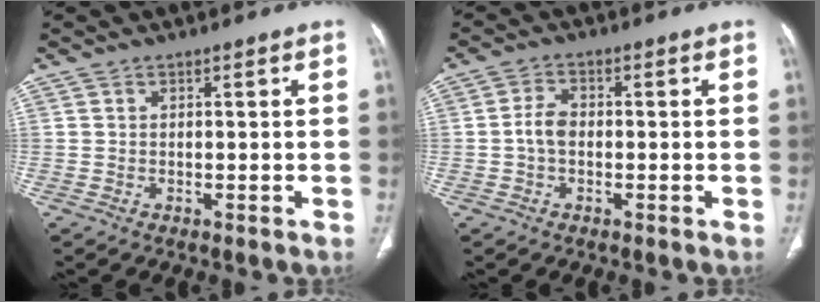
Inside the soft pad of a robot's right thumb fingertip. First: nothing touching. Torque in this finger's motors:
{"motor_torque": [0.72, 0.92, 0.98, -0.54, -0.04]}